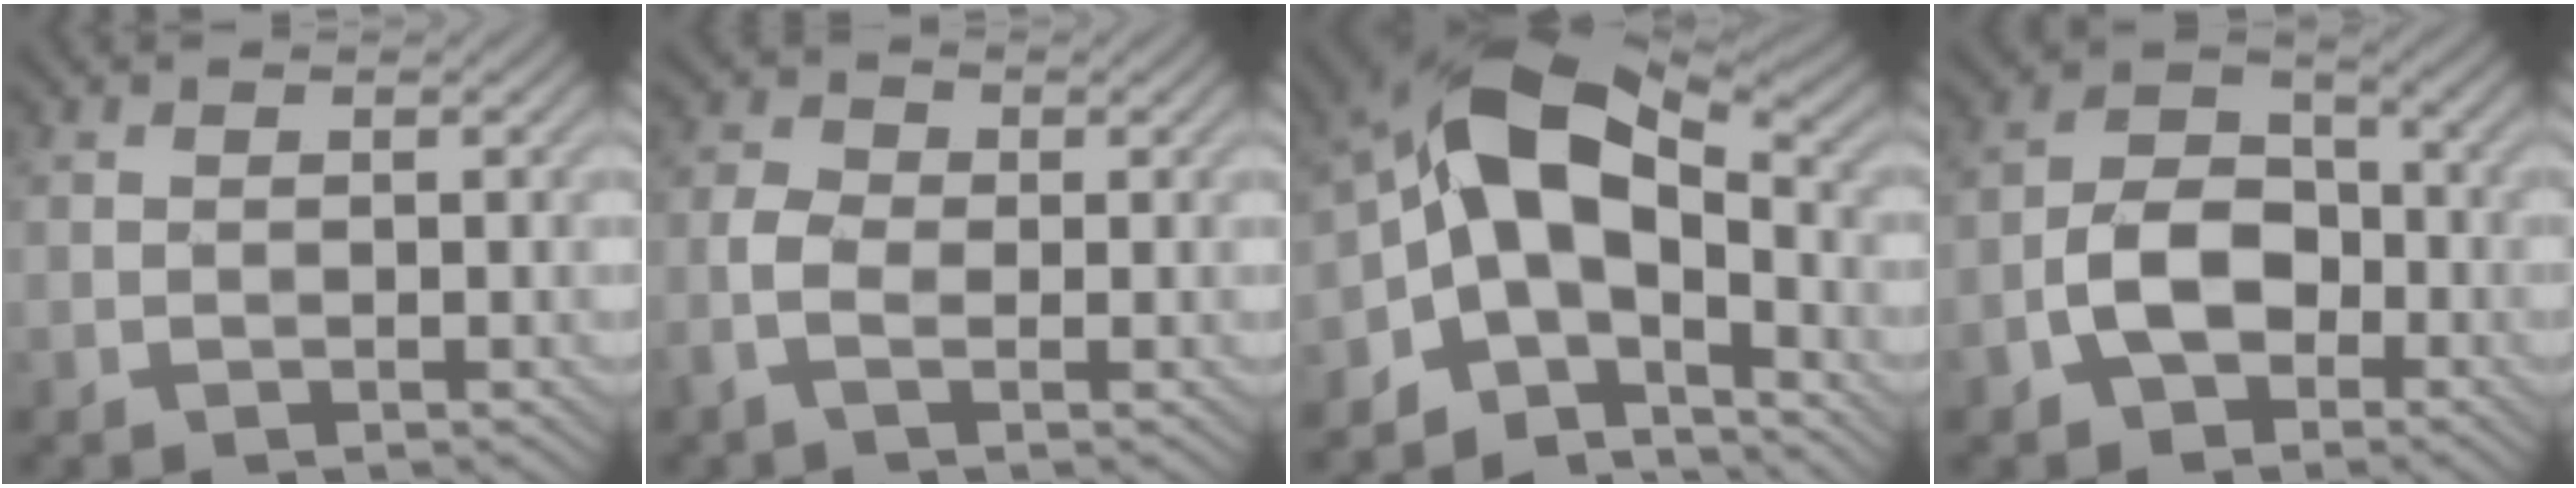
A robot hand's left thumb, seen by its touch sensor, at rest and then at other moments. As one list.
[{"total": 3.5, "force": [-1.0, 2.0, 2.6], "torque": [-0.072, 0.005, -0.030]}, {"total": 11.0, "force": [-3.6, 6.5, 8.1], "torque": [-0.138, 0.013, -0.077]}, {"total": 7.9, "force": [-3.3, 5.3, 4.9], "torque": [-0.094, 0.005, -0.069]}]